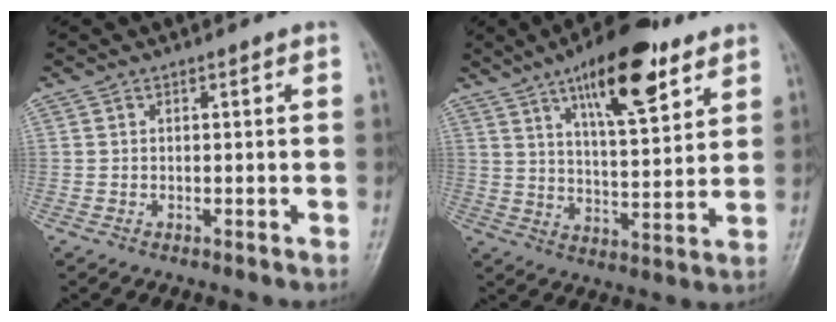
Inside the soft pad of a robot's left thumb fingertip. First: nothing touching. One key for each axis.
{"total": 16.5, "fx": 9.5, "fy": 5.6, "fz": 12.3, "tx": -0.163, "ty": -0.043, "tz": 0.150}